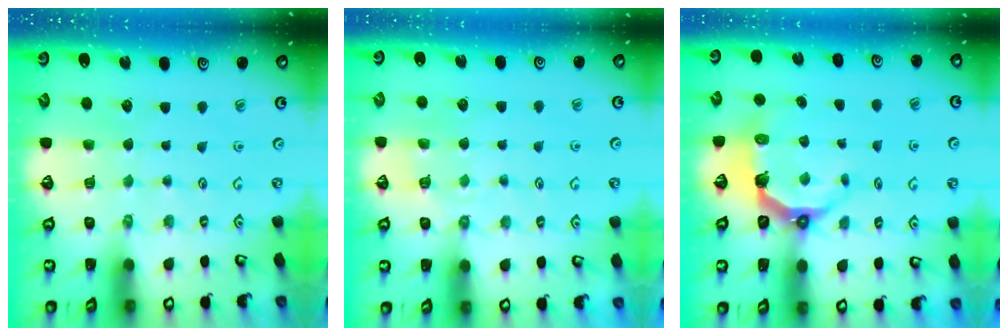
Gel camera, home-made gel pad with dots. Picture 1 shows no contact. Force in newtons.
{"total": 3.0, "press": 2.9, "slide": 0.7}
{"total": 6.3, "press": 4.5, "slide": 4.3}